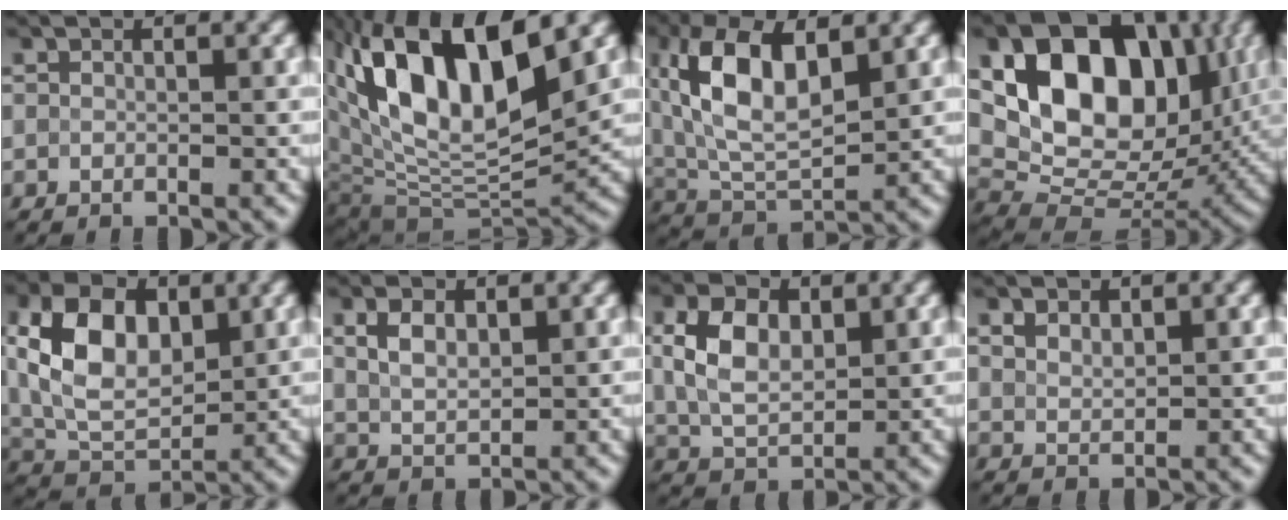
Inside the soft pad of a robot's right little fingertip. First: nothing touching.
{"total": 13.3, "force": [5.1, 6.4, 10.5], "torque": [-0.191, 0.009, 0.099]}
{"total": 9.4, "force": [2.9, 4.3, 7.8], "torque": [-0.162, 0.016, 0.051]}
{"total": 16.3, "force": [5.0, 10.7, 11.3], "torque": [-0.192, 0.026, 0.091]}
{"total": 8.5, "force": [2.2, 5.4, 6.3], "torque": [-0.137, 0.013, 0.044]}
{"total": 2.6, "force": [1.4, 1.3, 1.8], "torque": [-0.043, 0.008, 0.032]}
{"total": 5.3, "force": [1.7, 3.2, 3.8], "torque": [-0.088, 0.011, 0.033]}
{"total": 2.1, "force": [1.6, 1.0, 0.9], "torque": [-0.023, 0.007, 0.032]}